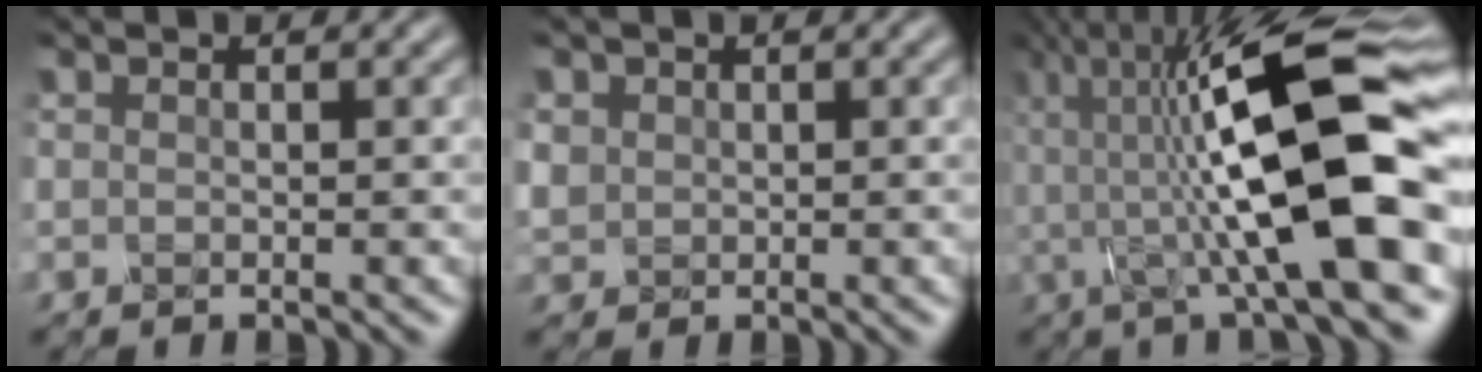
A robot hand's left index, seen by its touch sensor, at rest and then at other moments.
{"total": 1.6, "force": [0.5, 1.5, 0.3], "torque": [-0.009, -0.003, 0.011]}
{"total": 15.1, "force": [0.5, 4.1, 14.5], "torque": [-0.225, 0.025, -0.008]}